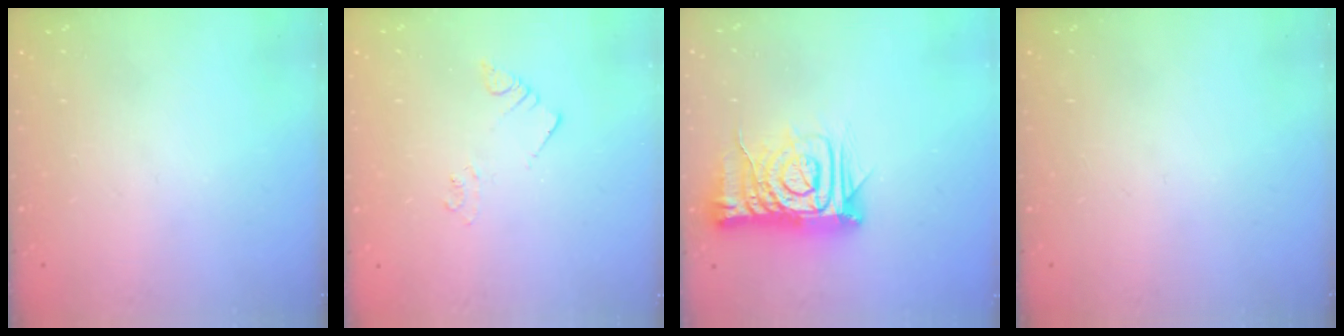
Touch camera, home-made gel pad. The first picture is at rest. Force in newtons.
{"total": 2.2, "press": 2.2, "slide": 0.1}
{"total": 13.2, "press": 13.1, "slide": 1.6}
{"total": 0.0}